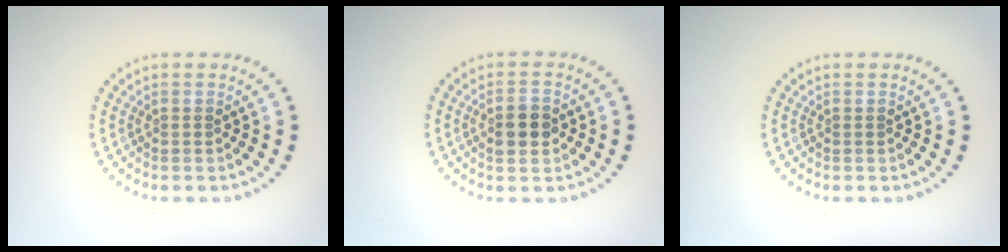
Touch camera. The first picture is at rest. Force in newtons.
{"total": 2.9, "press": 2.9, "slide": 0.2}
{"total": 0.0}